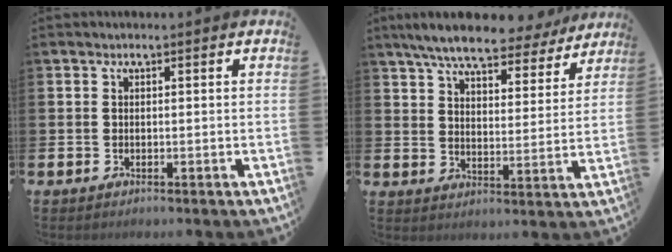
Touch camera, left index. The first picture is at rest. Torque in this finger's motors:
{"motor_torque": [0.94, -1.20, 0.09, 0.21]}